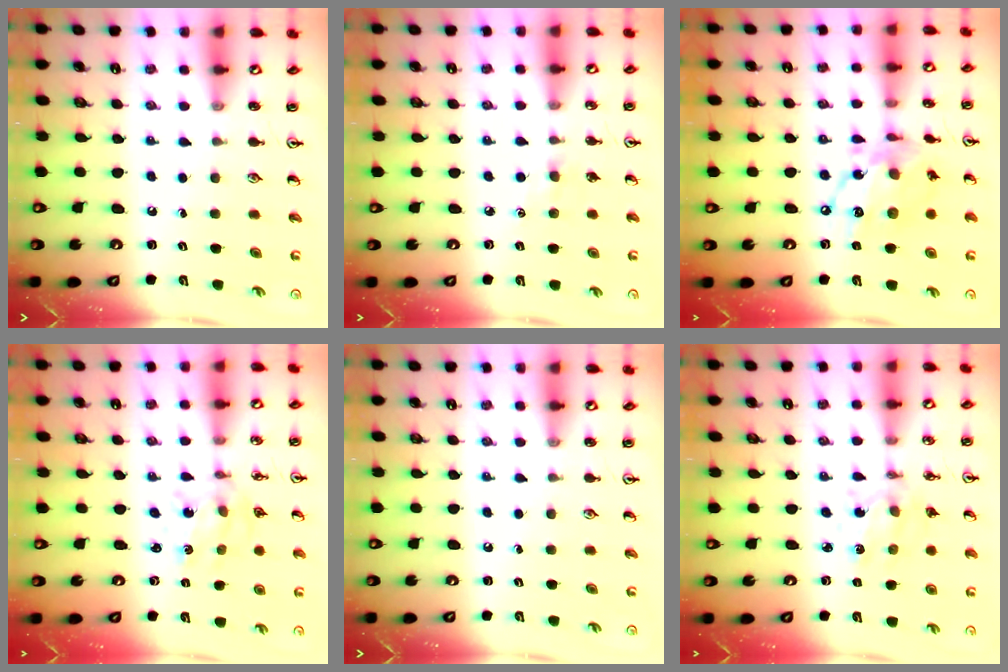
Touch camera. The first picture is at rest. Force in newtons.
{"total": 2.8, "press": 2.7, "slide": 0.5}
{"total": 15.2, "press": 15.2, "slide": 0.9}
{"total": 1.9, "press": 1.8, "slide": 0.8}
{"total": 0.0}
{"total": 2.4, "press": 2.4, "slide": 0.5}